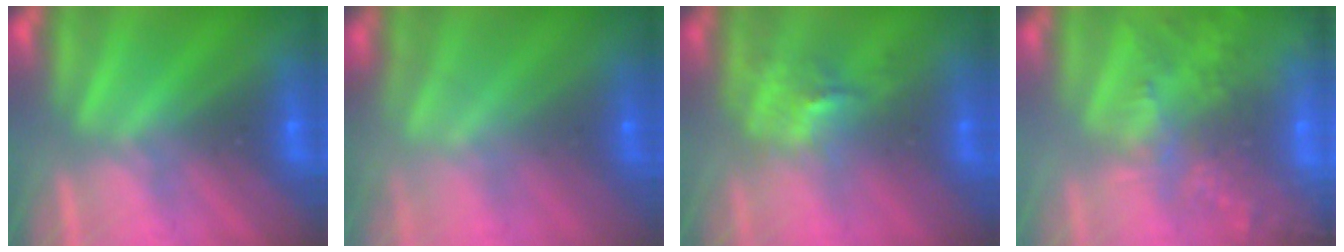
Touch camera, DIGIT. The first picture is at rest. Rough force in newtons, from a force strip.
{"total": 6.9}
{"total": 2.4}
{"total": 7.5}